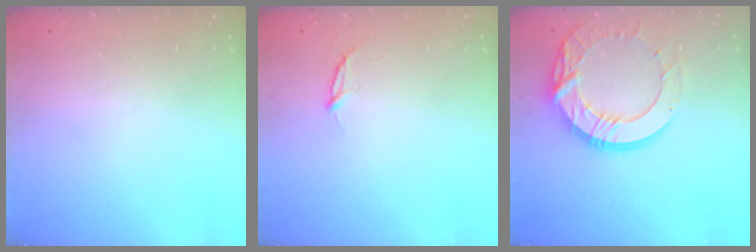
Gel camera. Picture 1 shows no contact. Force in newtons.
{"total": 2.8, "press": 2.8, "slide": 0.3}
{"total": 15.4, "press": 15.4, "slide": 0.9}